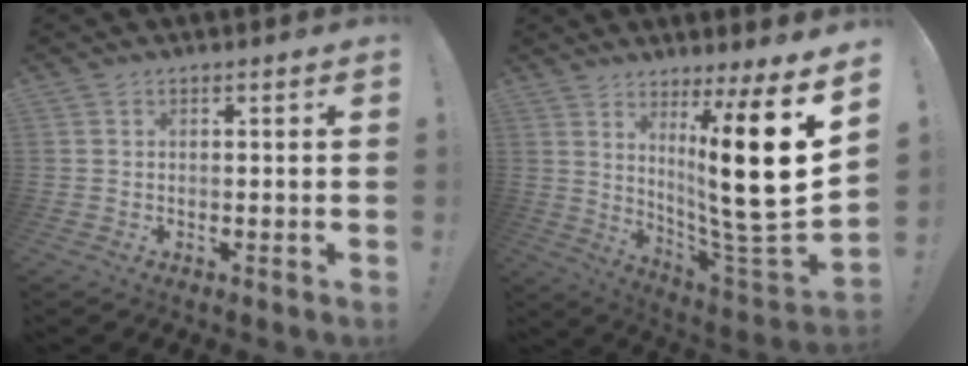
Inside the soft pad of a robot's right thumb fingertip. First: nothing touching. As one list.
[{"total": 21.3, "force": [5.0, 2.1, 20.6], "torque": [-0.329, -0.052, 0.071]}]